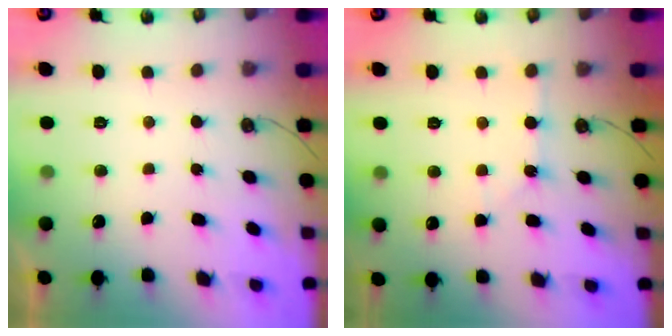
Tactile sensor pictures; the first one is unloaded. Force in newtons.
{"total": 2.6, "press": 2.6, "slide": 0.3}